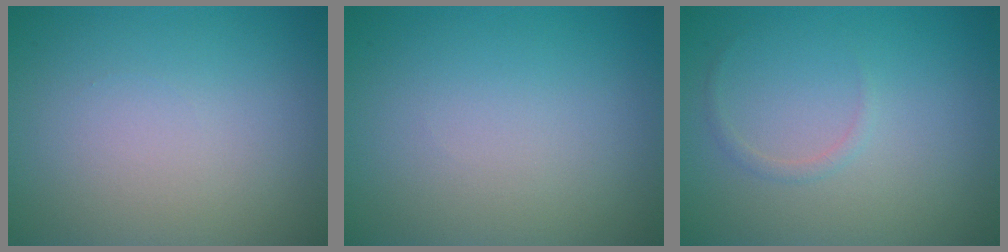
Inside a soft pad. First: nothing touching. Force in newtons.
{"total": 0.0}
{"total": 0.7, "press": 0.7, "slide": 0.1}